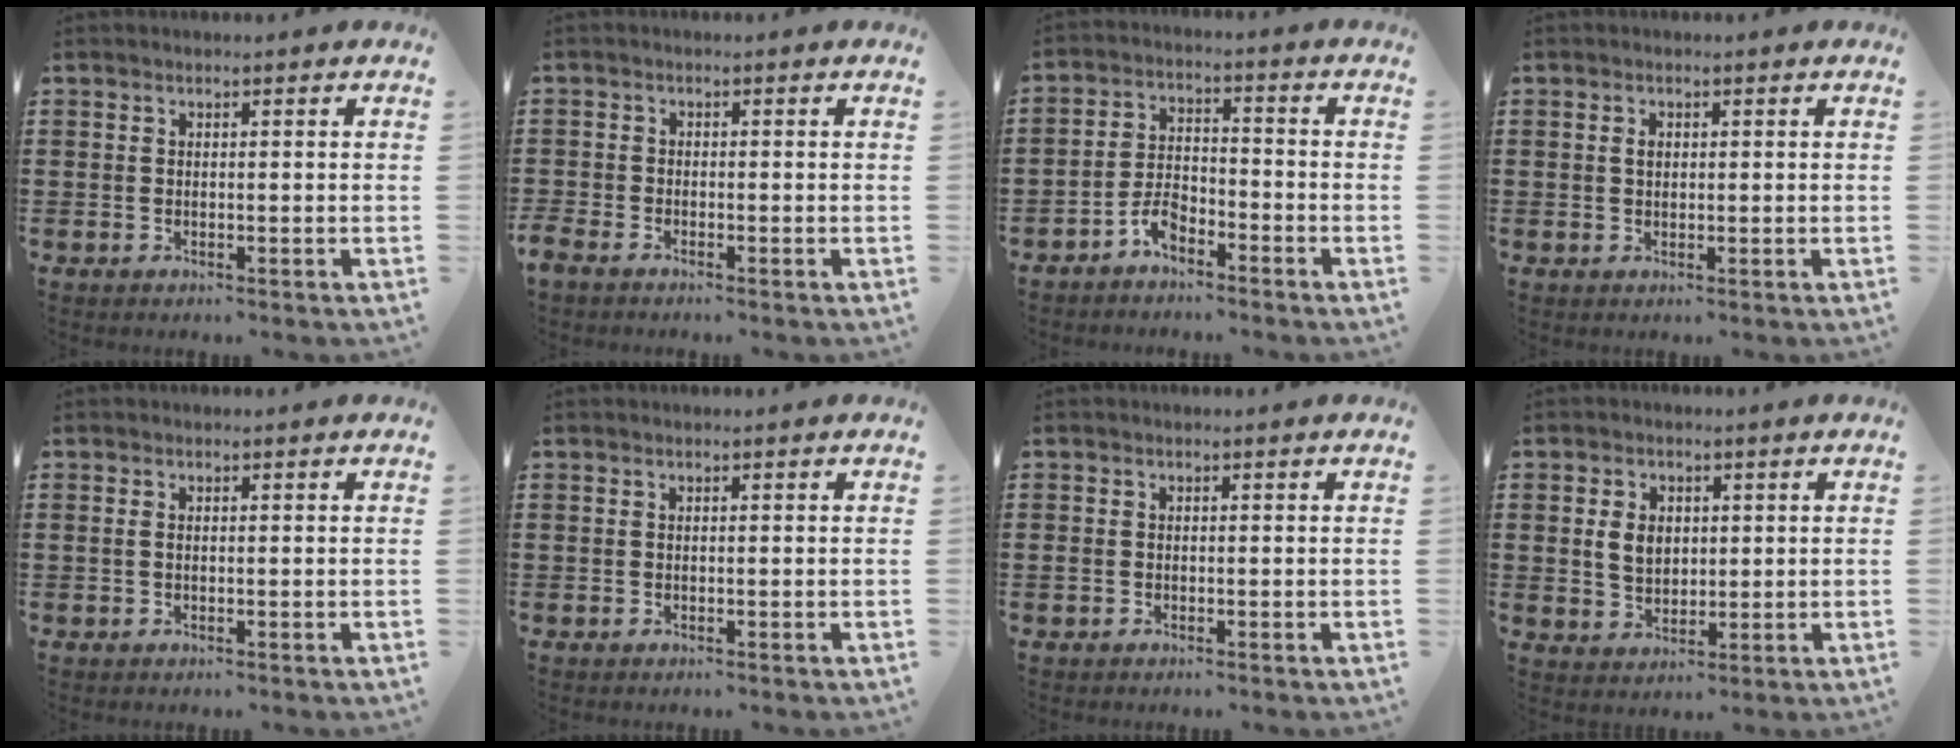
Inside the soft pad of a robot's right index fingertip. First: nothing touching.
{"total": 1.6, "force": [-1.6, 0.0, -0.1], "torque": [-0.002, 0.001, -0.032]}
{"total": 4.3, "force": [-3.5, 1.8, 1.8], "torque": [-0.048, 0.007, -0.071]}
{"total": 1.2, "force": [0.2, 0.8, 0.9], "torque": [-0.020, 0.005, 0.004]}
{"total": 0.6, "force": [0.0, 0.2, 0.5], "torque": [-0.011, 0.000, -0.001]}
{"total": 0.0}
{"total": 0.6, "force": [-0.4, 0.5, 0.2], "torque": [-0.003, 0.002, -0.009]}
{"total": 4.4, "force": [0.6, 3.2, 2.9], "torque": [-0.073, 0.009, 0.006]}